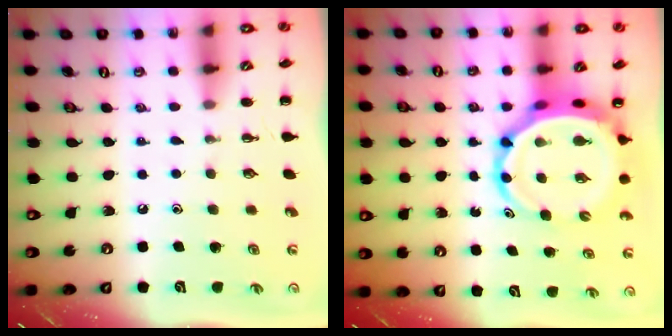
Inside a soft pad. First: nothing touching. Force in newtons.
{"total": 8.9, "press": 8.5, "slide": 2.7}